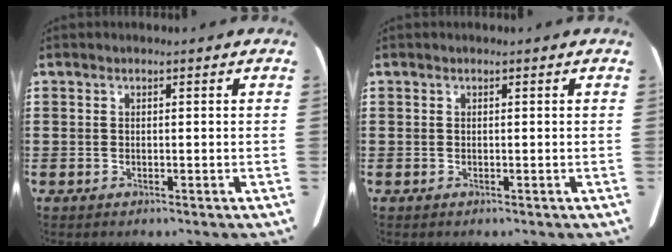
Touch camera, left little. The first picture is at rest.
{"total": 0.0}